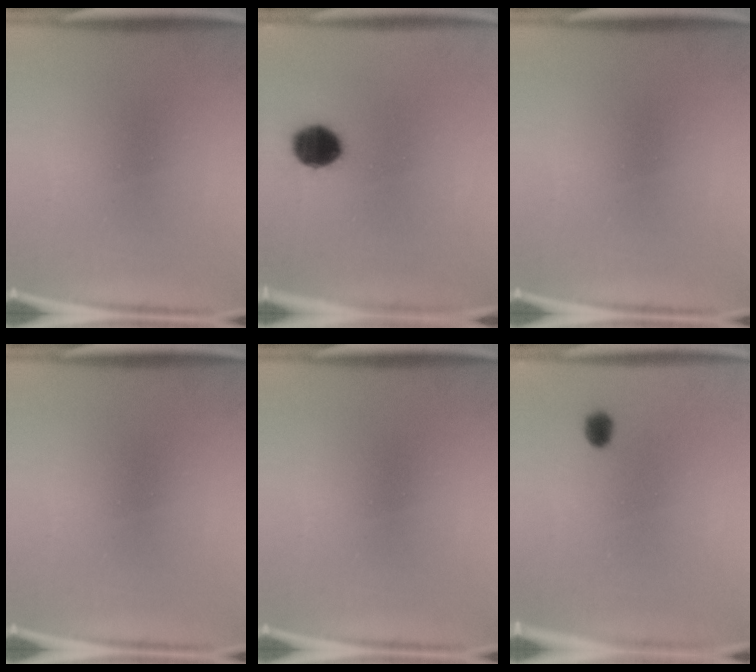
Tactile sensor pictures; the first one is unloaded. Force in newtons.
{"total": 8.3}
{"total": 0.0}
{"total": 0.0}
{"total": 0.0}
{"total": 2.7}